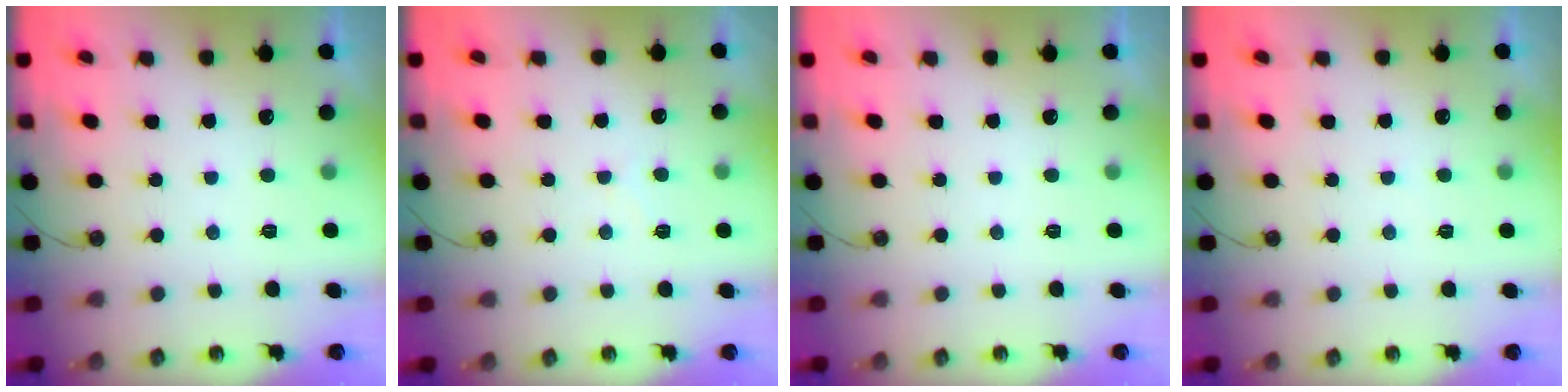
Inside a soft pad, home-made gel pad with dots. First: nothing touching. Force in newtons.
{"total": 5.7, "press": 5.6, "slide": 0.7}
{"total": 0.0}
{"total": 4.4, "press": 4.4, "slide": 0.6}